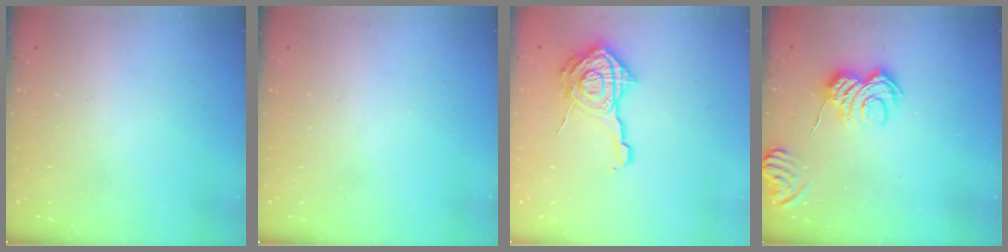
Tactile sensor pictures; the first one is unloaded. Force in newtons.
{"total": 0.0}
{"total": 17.6, "press": 17.6, "slide": 1.2}
{"total": 5.4, "press": 5.3, "slide": 1.0}